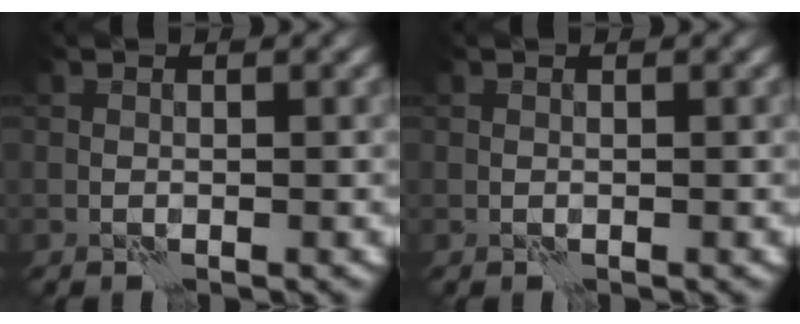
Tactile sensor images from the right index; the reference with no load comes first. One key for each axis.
{"total": 0.0}